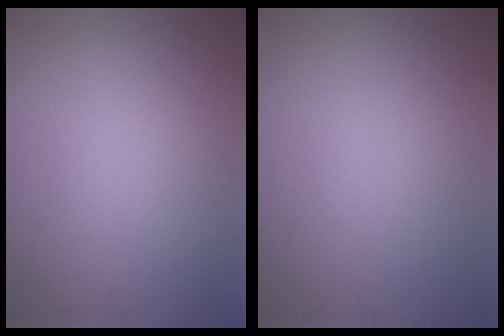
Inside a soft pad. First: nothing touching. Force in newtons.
{"total": 0.0}